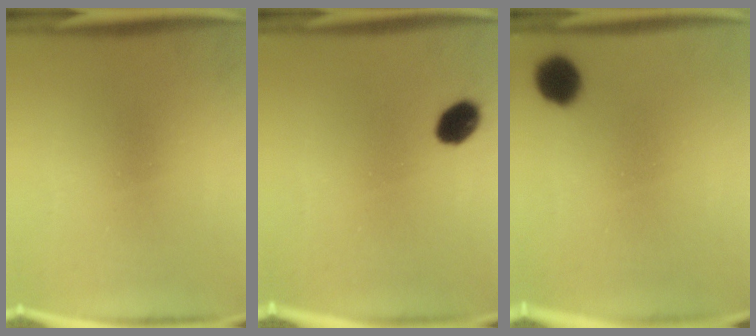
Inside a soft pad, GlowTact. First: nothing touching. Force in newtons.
{"total": 5.4}
{"total": 6.8}